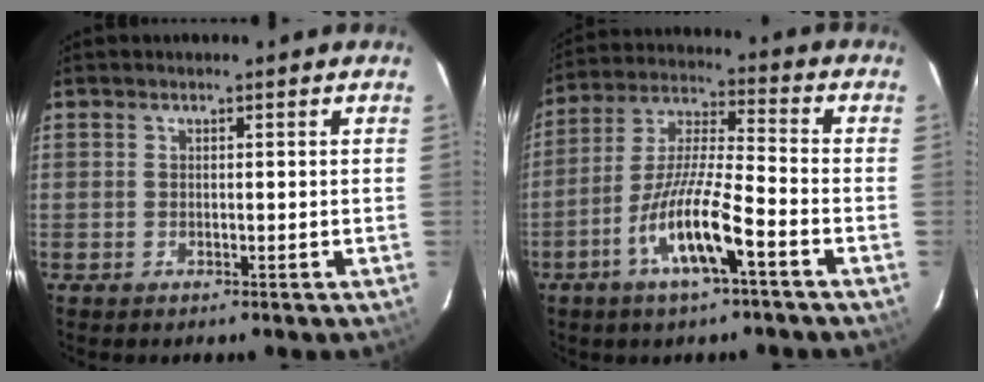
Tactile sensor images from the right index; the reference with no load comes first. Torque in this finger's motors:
{"motor_torque": [0.36, -0.27, 0.43, 0.20]}